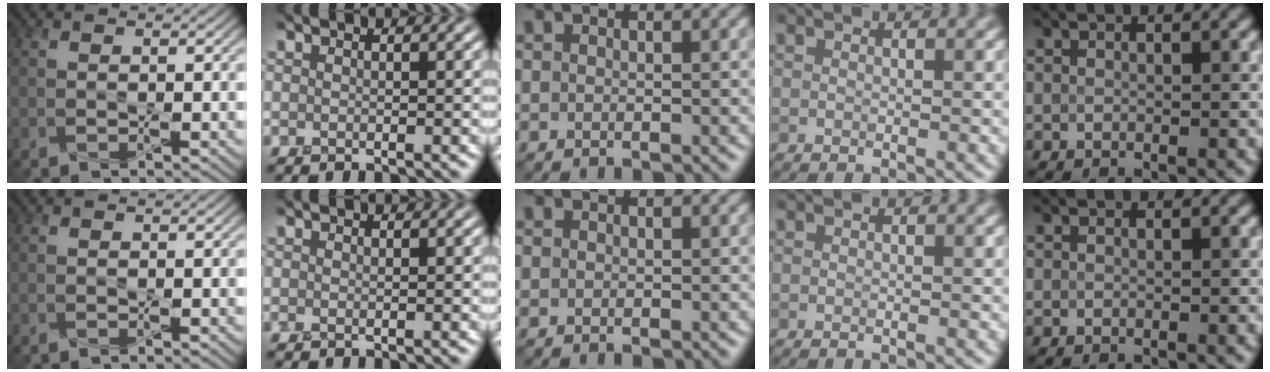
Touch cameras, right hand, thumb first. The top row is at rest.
{}